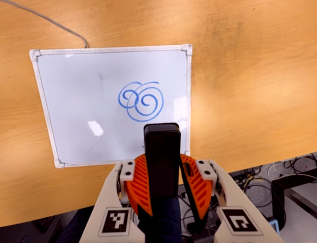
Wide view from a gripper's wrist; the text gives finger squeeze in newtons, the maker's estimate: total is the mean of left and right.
{"total": 5.4, "left": 5.3, "right": 5.5}